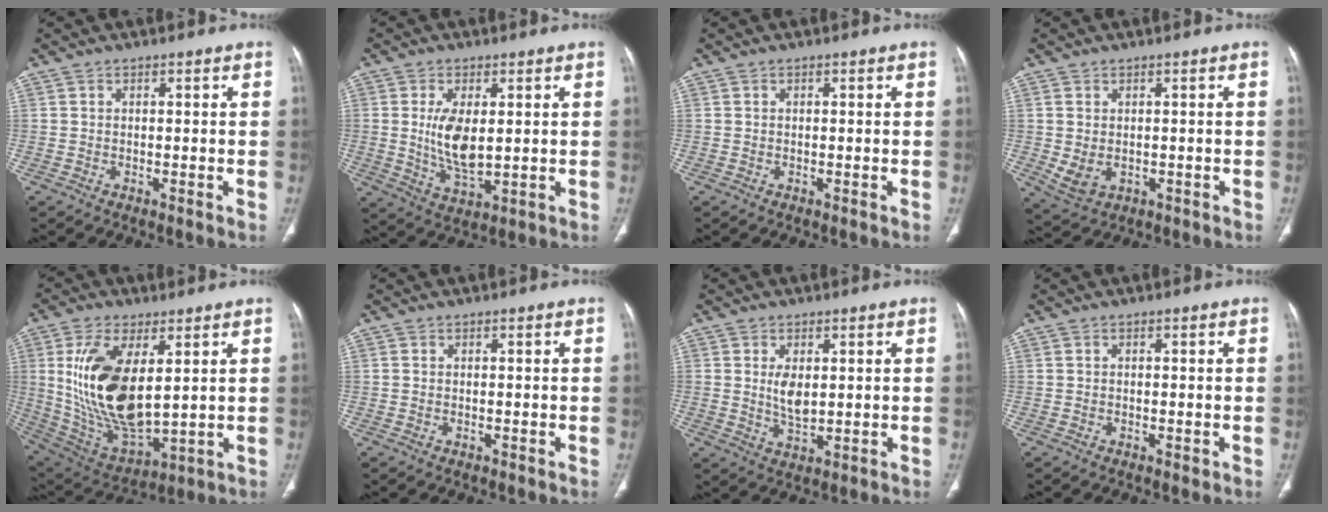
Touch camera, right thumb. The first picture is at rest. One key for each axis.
{"total": 8.7, "fx": 0.9, "fy": 4.1, "fz": 7.6, "tx": -0.143, "ty": -0.018, "tz": 0.028}
{"total": 0.0}
{"total": 4.4, "fx": -0.4, "fy": 3.3, "fz": 3.0, "tx": -0.057, "ty": -0.004, "tz": 0.011}
{"total": 19.7, "fx": 3.9, "fy": 9.5, "fz": 16.9, "tx": -0.325, "ty": -0.026, "tz": 0.091}
{"total": 0.0}
{"total": 4.8, "fx": 0.8, "fy": 2.5, "fz": 4.0, "tx": -0.069, "ty": -0.013, "tz": 0.022}
{"total": 0.7, "fx": -0.2, "fy": 0.4, "fz": 0.5, "tx": -0.009, "ty": -0.001, "tz": -0.002}